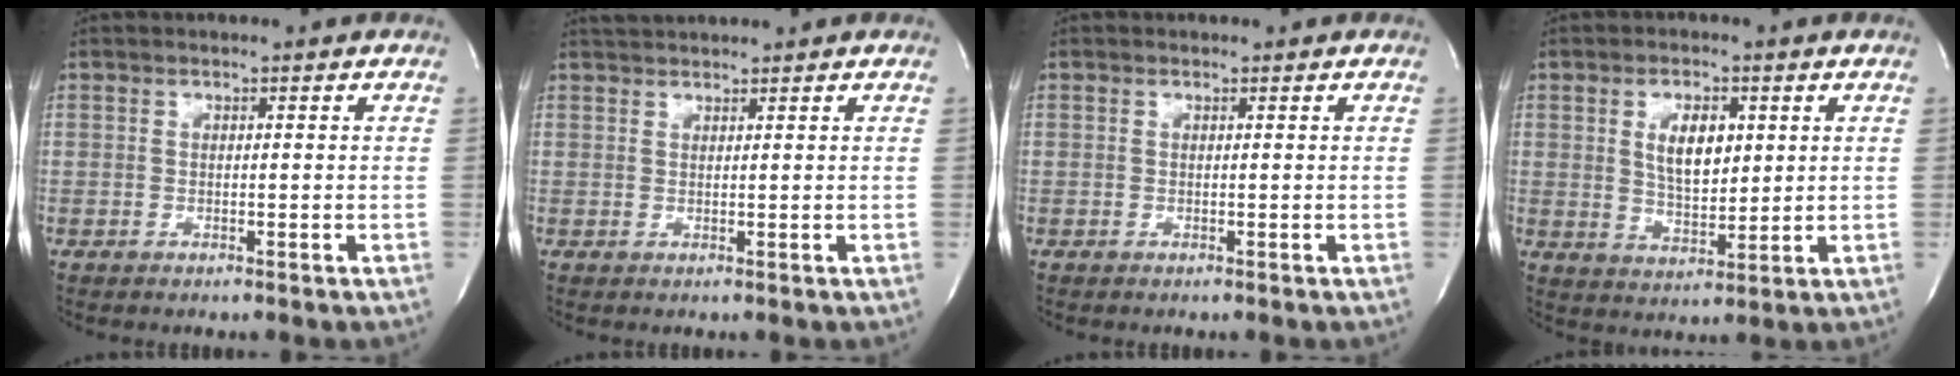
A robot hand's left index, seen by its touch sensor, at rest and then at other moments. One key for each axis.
{"total": 2.6, "fx": 2.5, "fy": -0.1, "fz": 0.5, "tx": -0.011, "ty": 0.019, "tz": 0.048}
{"total": 0.0}
{"total": 6.4, "fx": 1.8, "fy": 3.0, "fz": 5.3, "tx": -0.096, "ty": -0.009, "tz": 0.036}